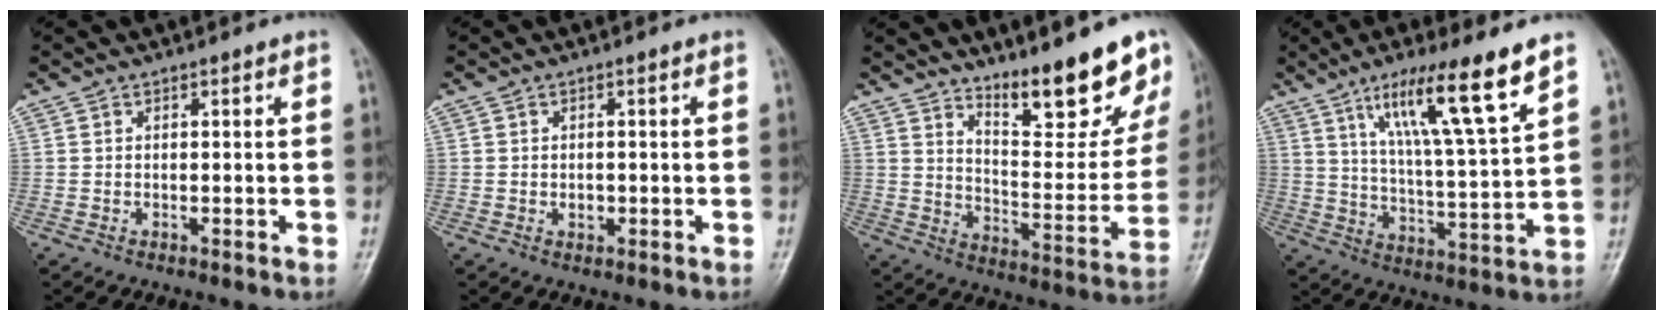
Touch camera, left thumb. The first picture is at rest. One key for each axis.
{"total": 1.5, "fx": -0.2, "fy": 1.1, "fz": 1.0, "tx": -0.010, "ty": 0.002, "tz": -0.002}
{"total": 16.5, "fx": 12.2, "fy": 4.4, "fz": 10.1, "tx": -0.096, "ty": -0.089, "tz": 0.193}
{"total": 15.7, "fx": 9.3, "fy": 1.2, "fz": 12.6, "tx": -0.212, "ty": -0.042, "tz": 0.164}